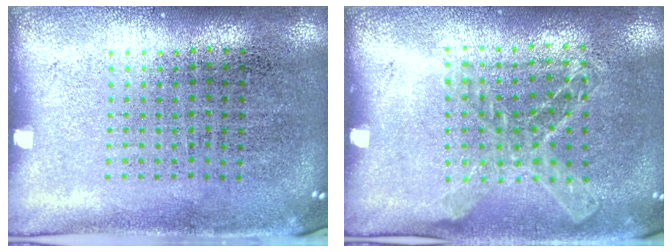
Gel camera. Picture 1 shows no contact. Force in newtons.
{"total": 1.2, "press": 1.1, "slide": 0.2}